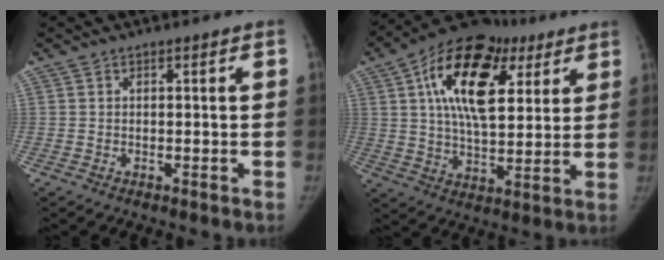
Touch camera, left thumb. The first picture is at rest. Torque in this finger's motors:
{"motor_torque": [0.32, 0.74, 2.28, -0.45, 0.61]}